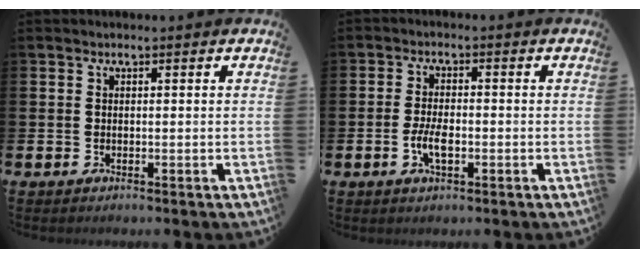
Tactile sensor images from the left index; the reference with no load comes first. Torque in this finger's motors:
{"motor_torque": [0.68, 0.07, 0.13, 0.13]}